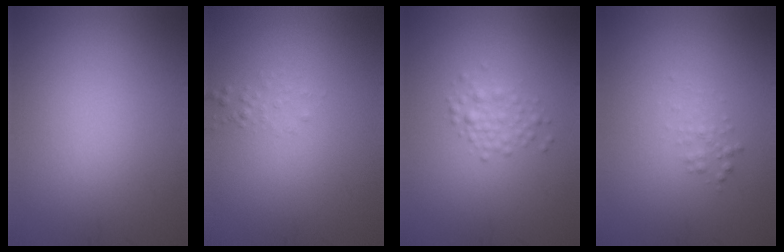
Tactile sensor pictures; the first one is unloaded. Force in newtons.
{"total": 0.7, "press": 0.7, "slide": 0.1}
{"total": 1.7, "press": 1.7, "slide": 0.0}
{"total": 1.0, "press": 1.0, "slide": 0.0}